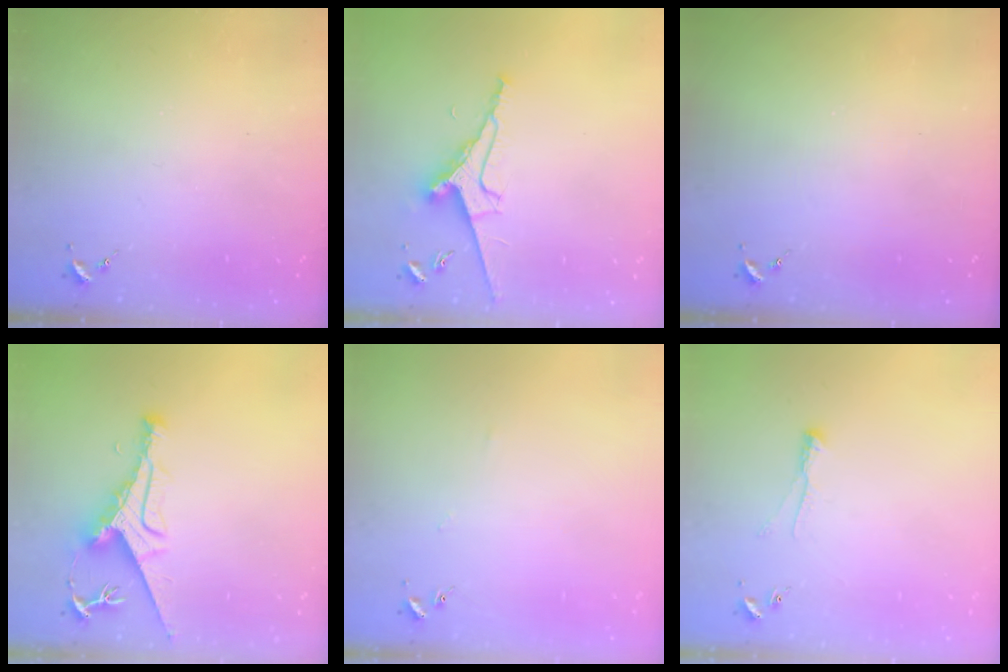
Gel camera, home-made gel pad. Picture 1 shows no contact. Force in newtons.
{"total": 9.5, "press": 9.4, "slide": 1.3}
{"total": 0.0}
{"total": 8.8, "press": 8.7, "slide": 1.0}
{"total": 2.5, "press": 2.5, "slide": 0.4}
{"total": 5.6, "press": 5.6, "slide": 0.8}